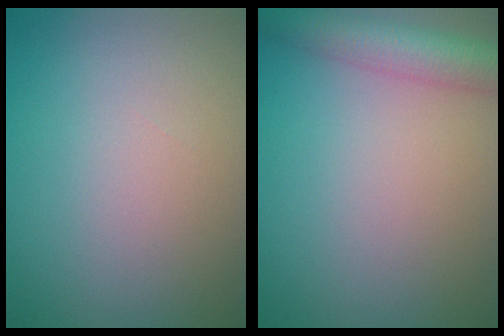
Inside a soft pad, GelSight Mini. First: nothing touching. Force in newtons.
{"total": 5.3, "press": 5.3, "slide": 0.3}